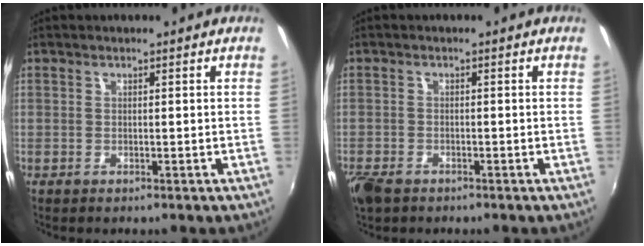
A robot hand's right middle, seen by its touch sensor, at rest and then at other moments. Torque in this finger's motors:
{"motor_torque": [0.14, -0.13, 0.00, 0.01]}